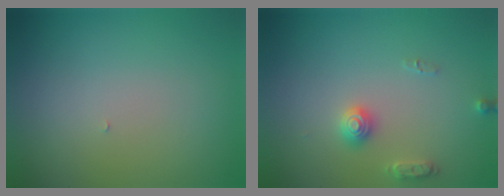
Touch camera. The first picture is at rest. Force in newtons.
{"total": 2.2, "press": 2.2, "slide": 0.1}